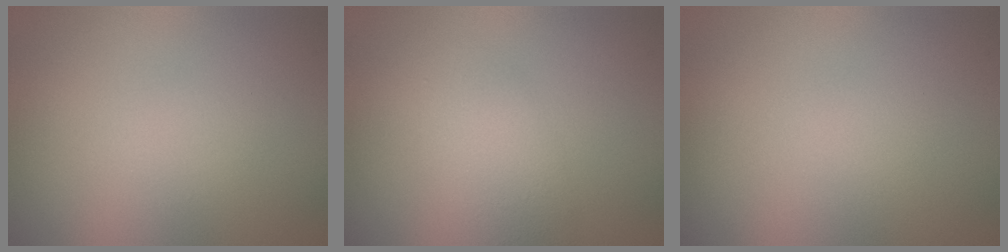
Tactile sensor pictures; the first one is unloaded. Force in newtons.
{"total": 2.6, "press": 2.6, "slide": 0.0}
{"total": 0.0}